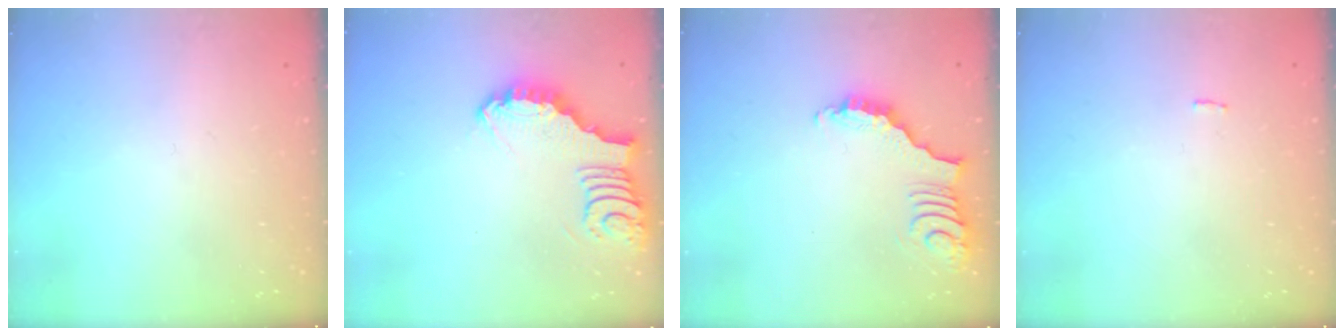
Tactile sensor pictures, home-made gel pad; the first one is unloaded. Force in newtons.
{"total": 3.7, "press": 3.7, "slide": 0.2}
{"total": 3.7, "press": 3.6, "slide": 0.7}
{"total": 2.3, "press": 2.3, "slide": 0.1}